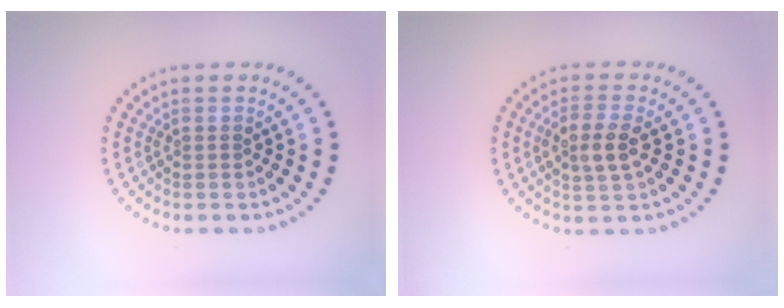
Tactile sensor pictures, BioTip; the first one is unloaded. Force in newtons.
{"total": 2.7, "press": 2.7, "slide": 0.6}